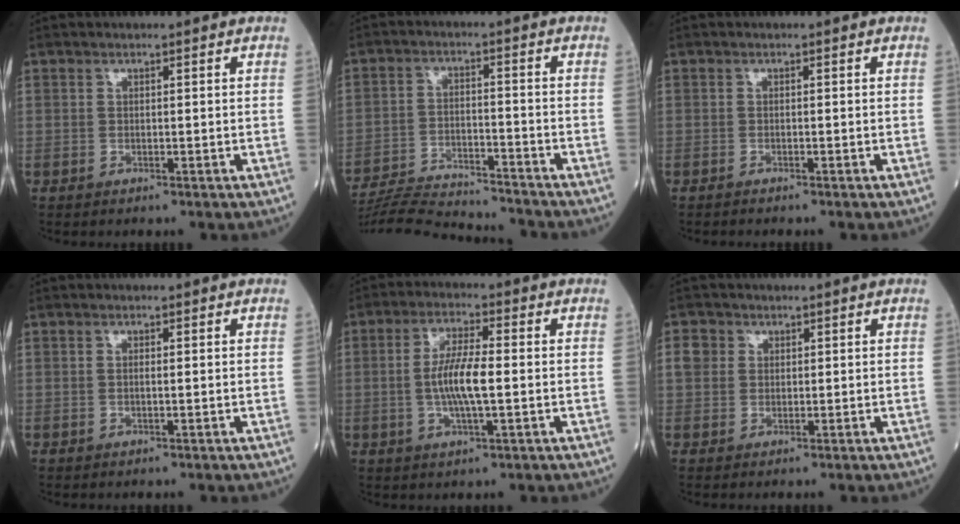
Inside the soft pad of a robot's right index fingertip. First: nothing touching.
{"total": 14.1, "force": [-13.7, 0.5, 3.4], "torque": [-0.061, -0.005, -0.216]}
{"total": 0.9, "force": [-0.8, -0.1, 0.4], "torque": [-0.009, -0.002, -0.009]}
{"total": 0.7, "force": [0.0, 0.1, 0.7], "torque": [-0.016, 0.000, -0.001]}
{"total": 7.4, "force": [-0.5, 1.2, 7.3], "torque": [-0.145, 0.001, -0.013]}
{"total": 2.6, "force": [0.7, 2.3, 0.8], "torque": [-0.019, 0.009, 0.013]}